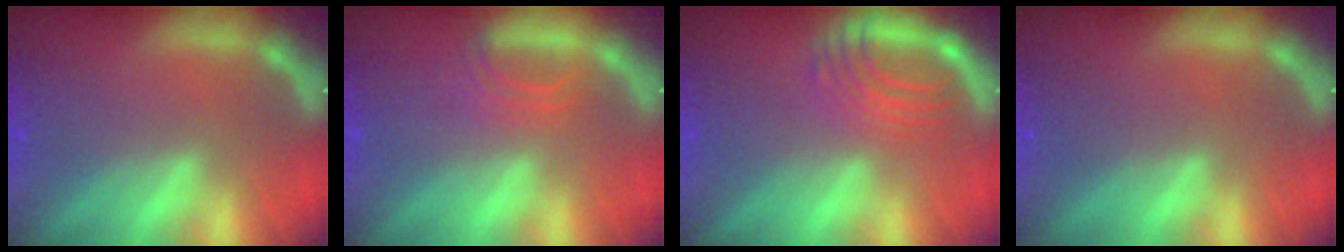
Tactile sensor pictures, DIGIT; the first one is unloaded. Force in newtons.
{"total": 2.5}
{"total": 5.5}
{"total": 0.0}